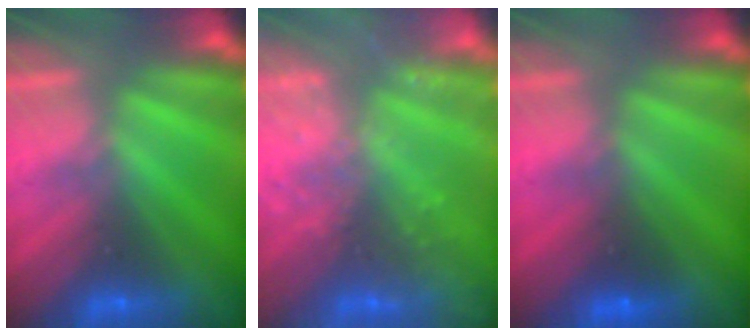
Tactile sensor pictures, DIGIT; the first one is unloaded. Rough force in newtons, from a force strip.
{"total": 7.8}
{"total": 2.4}